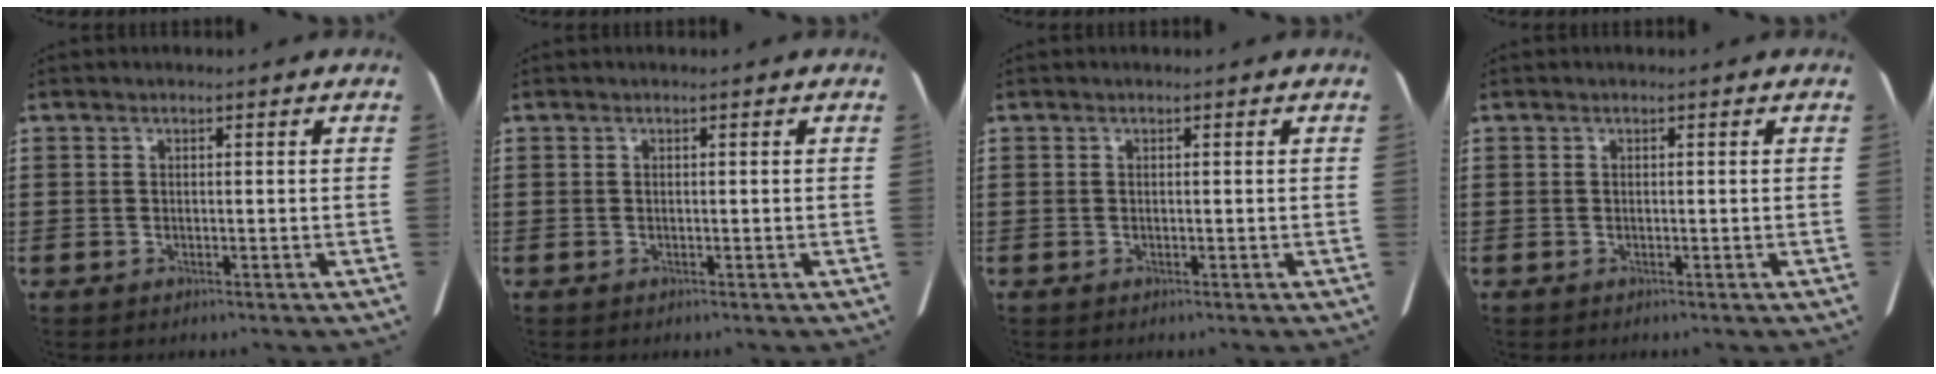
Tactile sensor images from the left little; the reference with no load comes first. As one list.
[{"total": 0.0}, {"total": 0.0}, {"total": 0.0}]